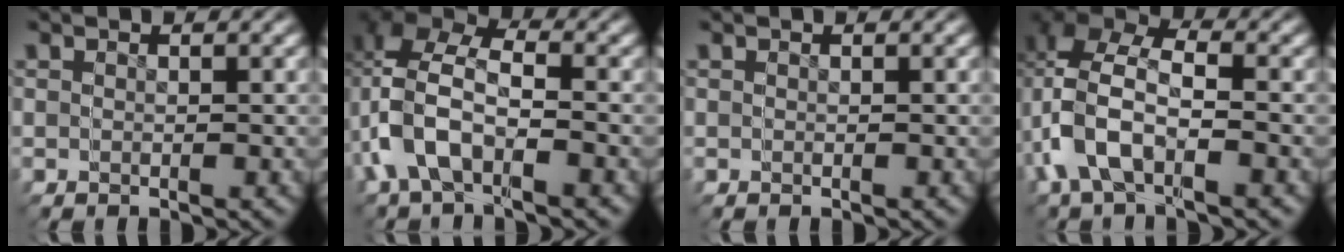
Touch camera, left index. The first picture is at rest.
{"total": 7.8, "force": [-0.8, 6.2, 4.6], "torque": [-0.097, -0.010, -0.018]}
{"total": 0.0}
{"total": 6.5, "force": [-0.5, 5.2, 3.8], "torque": [-0.094, -0.009, -0.014]}